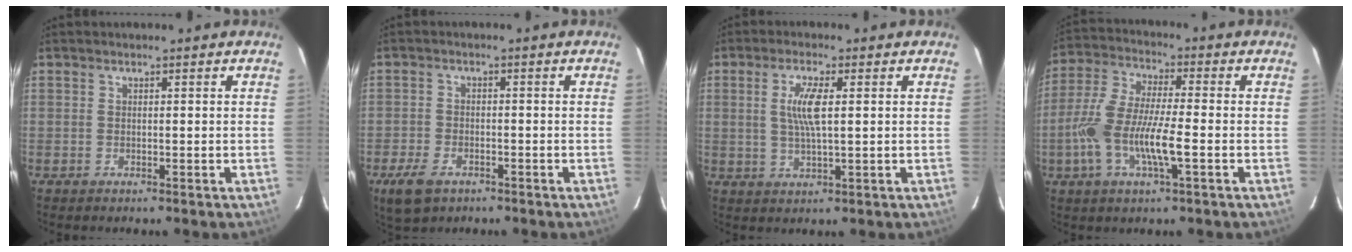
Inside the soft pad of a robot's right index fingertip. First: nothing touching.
{"total": 6.8, "force": [-4.2, 3.9, 3.7], "torque": [-0.102, -0.013, -0.075]}
{"total": 5.9, "force": [1.1, 1.2, 5.6], "torque": [-0.109, 0.000, 0.020]}
{"total": 12.6, "force": [-3.4, 2.9, 11.8], "torque": [-0.250, -0.004, -0.068]}